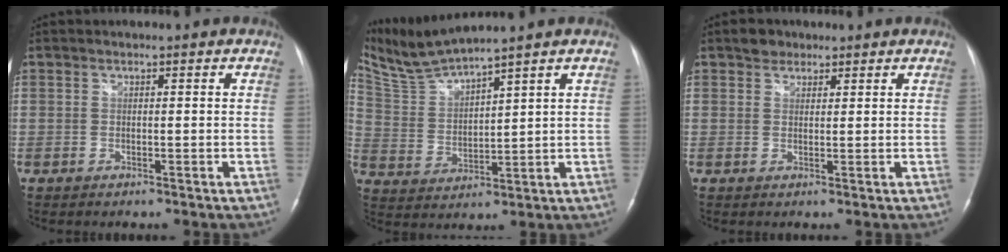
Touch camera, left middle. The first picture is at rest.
{"total": 8.3, "force": [7.8, -1.2, 2.5], "torque": [-0.074, 0.001, 0.170]}
{"total": 2.4, "force": [1.7, 1.7, 0.5], "torque": [-0.007, 0.007, 0.025]}